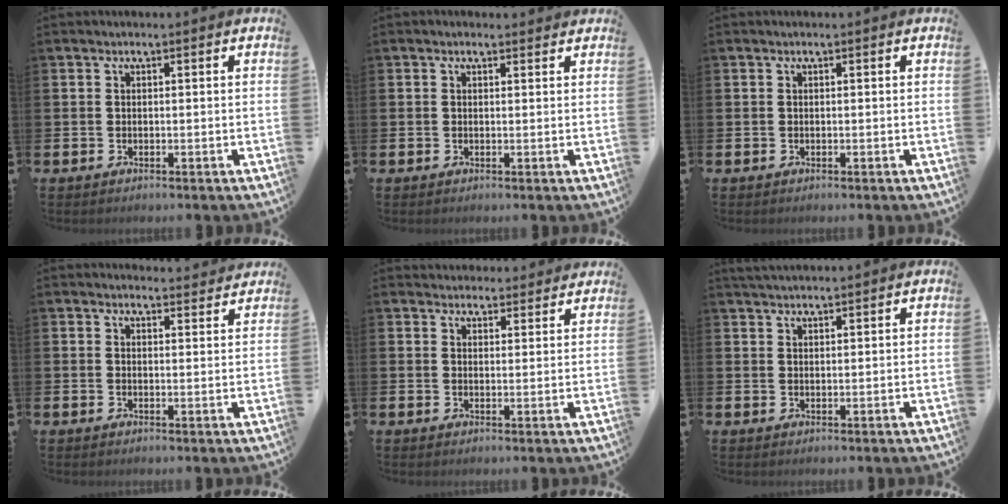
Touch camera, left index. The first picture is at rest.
{"total": 0.7, "force": [0.6, 0.3, 0.2], "torque": [0.005, -0.001, 0.008]}
{"total": 0.0}
{"total": 2.4, "force": [2.4, 0.5, -0.1], "torque": [0.017, -0.019, 0.039]}
{"total": 3.4, "force": [3.2, 1.0, -0.3], "torque": [0.008, -0.016, 0.058]}
{"total": 2.3, "force": [2.2, 0.3, 0.3], "torque": [-0.006, -0.006, 0.041]}